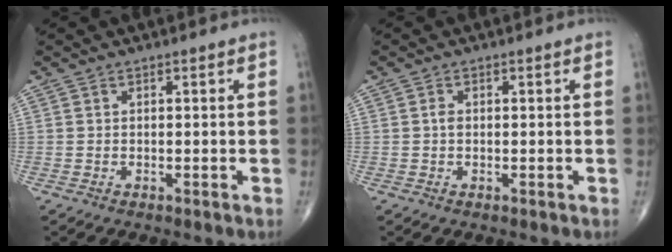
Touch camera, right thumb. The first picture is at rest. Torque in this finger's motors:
{"motor_torque": [0.26, 0.07, 0.26, -0.19, 0.03]}